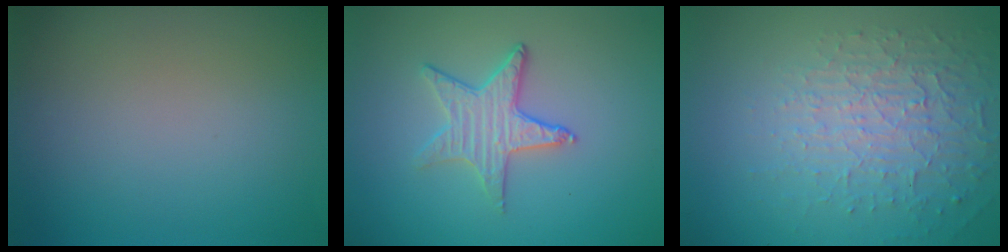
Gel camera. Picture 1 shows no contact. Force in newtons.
{"total": 3.1, "press": 2.9, "slide": 1.1}
{"total": 5.3, "press": 3.4, "slide": 4.1}